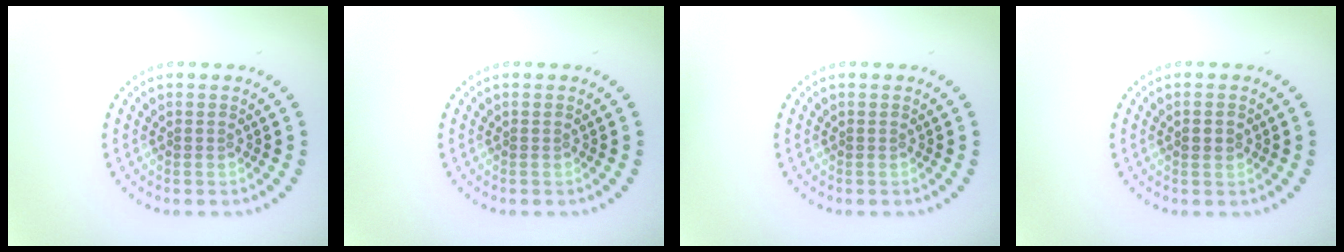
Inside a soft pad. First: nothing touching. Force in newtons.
{"total": 0.0}
{"total": 0.0}
{"total": 1.7, "press": 1.7, "slide": 0.1}